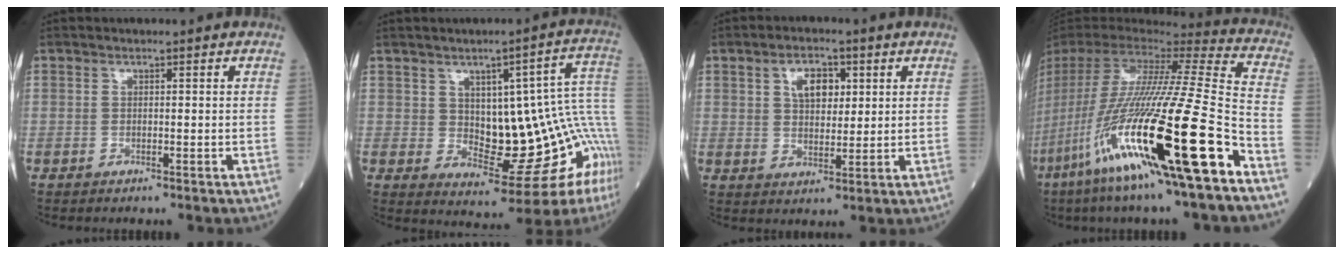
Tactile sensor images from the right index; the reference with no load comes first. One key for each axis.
{"total": 12.0, "fx": -1.7, "fy": 4.9, "fz": 10.8, "tx": -0.123, "ty": 0.038, "tz": -0.009}
{"total": 5.4, "fx": 2.0, "fy": 3.0, "fz": 4.1, "tx": -0.075, "ty": 0.008, "tz": 0.037}
{"total": 32.5, "fx": -14.1, "fy": 1.6, "fz": 29.2, "tx": -0.554, "ty": -0.080, "tz": -0.262}